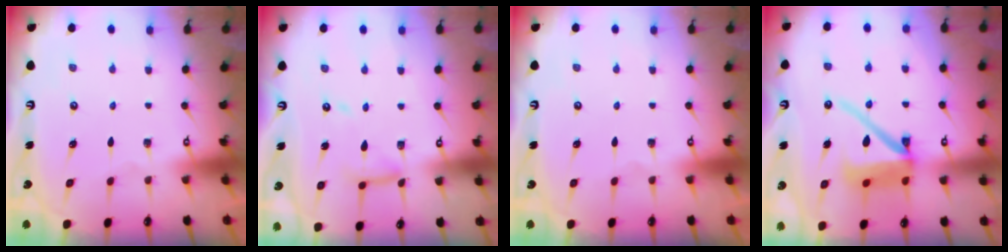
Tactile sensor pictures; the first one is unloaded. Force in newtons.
{"total": 10.3, "press": 10.3, "slide": 0.9}
{"total": 0.0}
{"total": 13.5, "press": 13.4, "slide": 1.7}